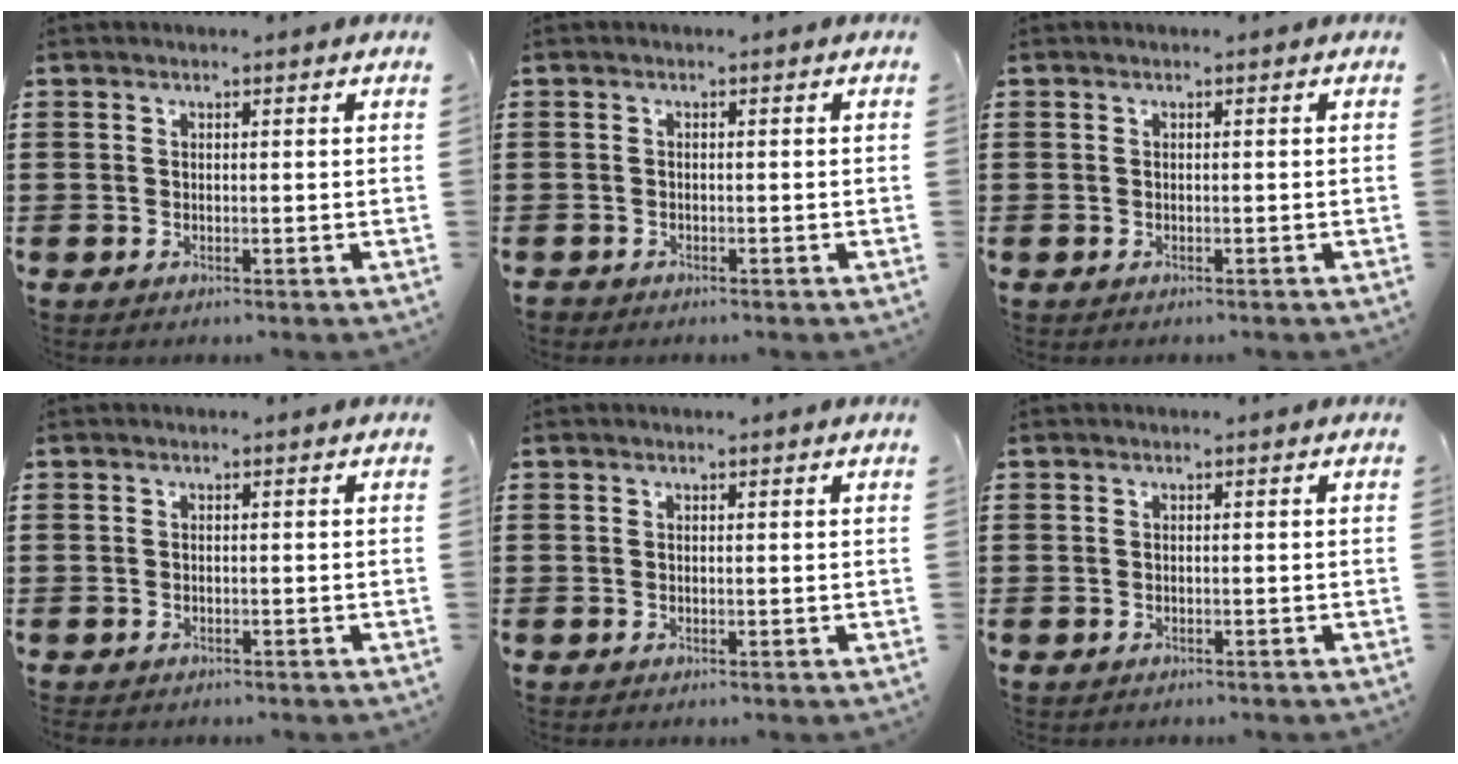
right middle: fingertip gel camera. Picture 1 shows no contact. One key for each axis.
{"total": 0.7, "fx": -0.7, "fy": 0.3, "fz": 0.0, "tx": -0.003, "ty": -0.001, "tz": -0.015}
{"total": 0.0}
{"total": 0.7, "fx": -0.7, "fy": 0.3, "fz": -0.1, "tx": 0.000, "ty": 0.000, "tz": -0.015}
{"total": 0.0}
{"total": 0.5, "fx": -0.4, "fy": 0.3, "fz": -0.1, "tx": 0.001, "ty": 0.001, "tz": -0.009}